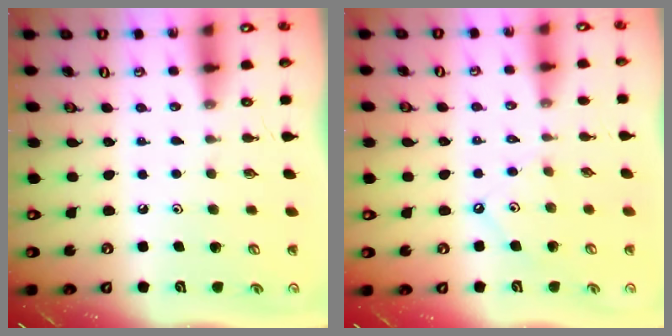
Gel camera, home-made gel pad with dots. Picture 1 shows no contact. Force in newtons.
{"total": 2.5, "press": 2.5, "slide": 0.4}